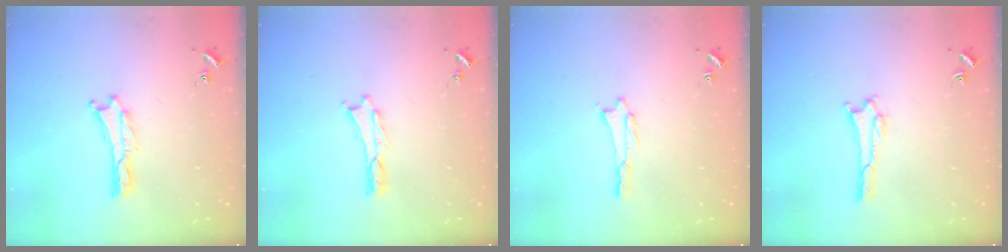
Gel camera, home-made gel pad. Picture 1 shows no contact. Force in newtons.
{"total": 0.0}
{"total": 0.7, "press": 0.7, "slide": 0.1}
{"total": 1.5, "press": 1.5, "slide": 0.2}